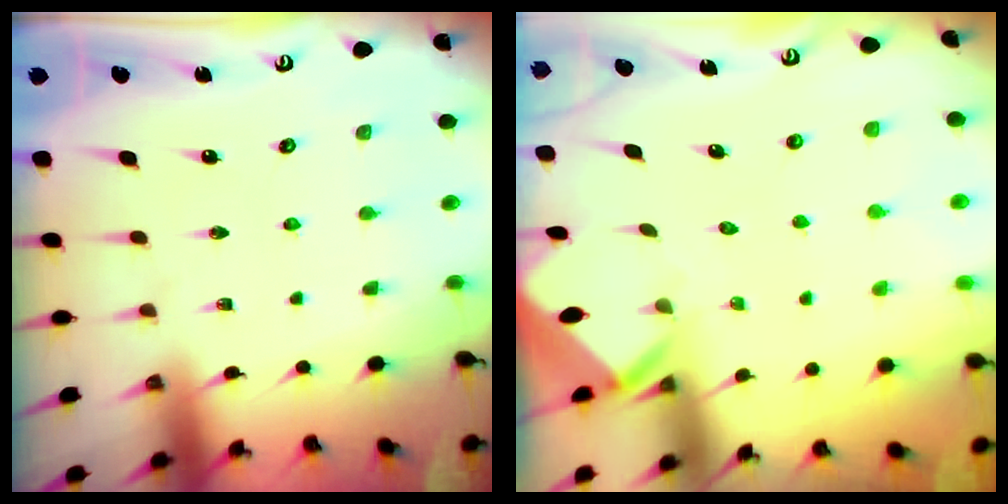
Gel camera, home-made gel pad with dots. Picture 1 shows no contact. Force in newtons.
{"total": 2.5, "press": 2.4, "slide": 0.3}